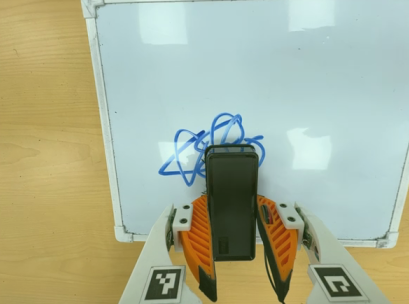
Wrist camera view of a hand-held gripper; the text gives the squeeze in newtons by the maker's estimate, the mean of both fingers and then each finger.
{"total": 3.8, "left": 2.4, "right": 5.2}